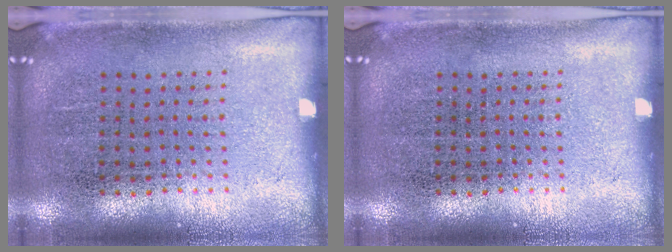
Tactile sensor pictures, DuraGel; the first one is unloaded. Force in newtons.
{"total": 0.0}